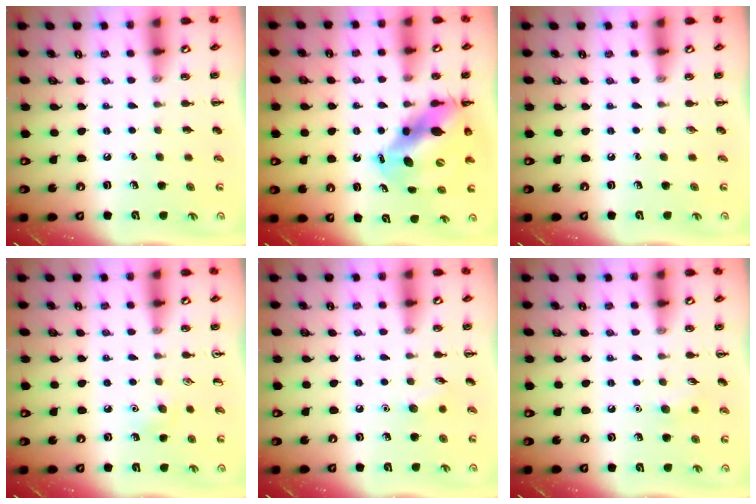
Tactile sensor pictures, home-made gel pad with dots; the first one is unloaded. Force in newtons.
{"total": 10.7, "press": 10.5, "slide": 2.3}
{"total": 0.0}
{"total": 5.5, "press": 5.3, "slide": 1.5}
{"total": 4.7, "press": 4.5, "slide": 1.5}
{"total": 6.4, "press": 6.2, "slide": 1.6}